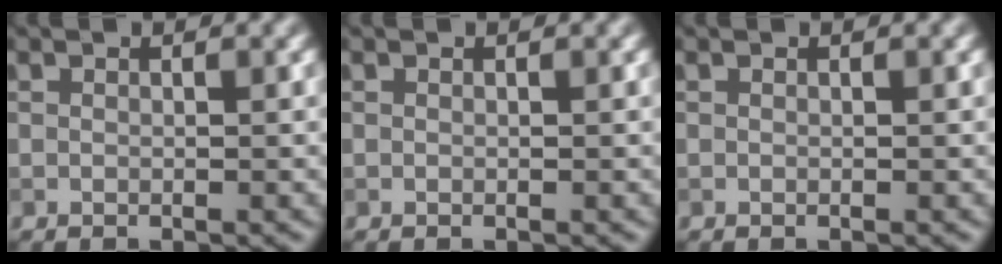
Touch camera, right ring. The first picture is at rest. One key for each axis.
{"total": 0.0}
{"total": 0.0}